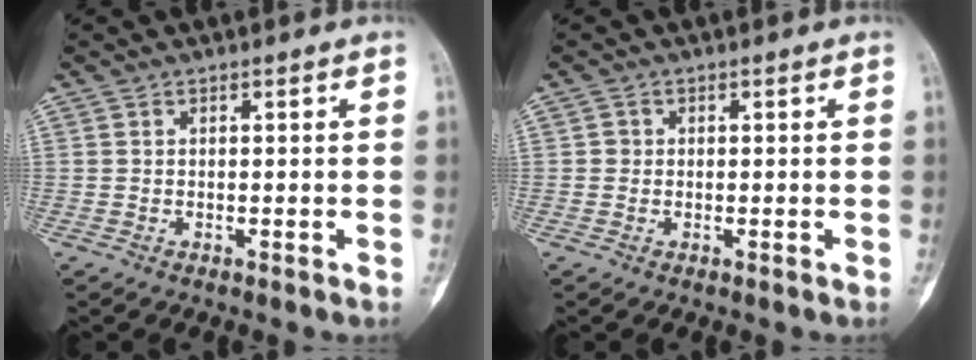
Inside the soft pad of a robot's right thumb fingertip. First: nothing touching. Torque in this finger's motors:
{"motor_torque": [0.31, 0.18, 0.09, -0.44, 0.06]}